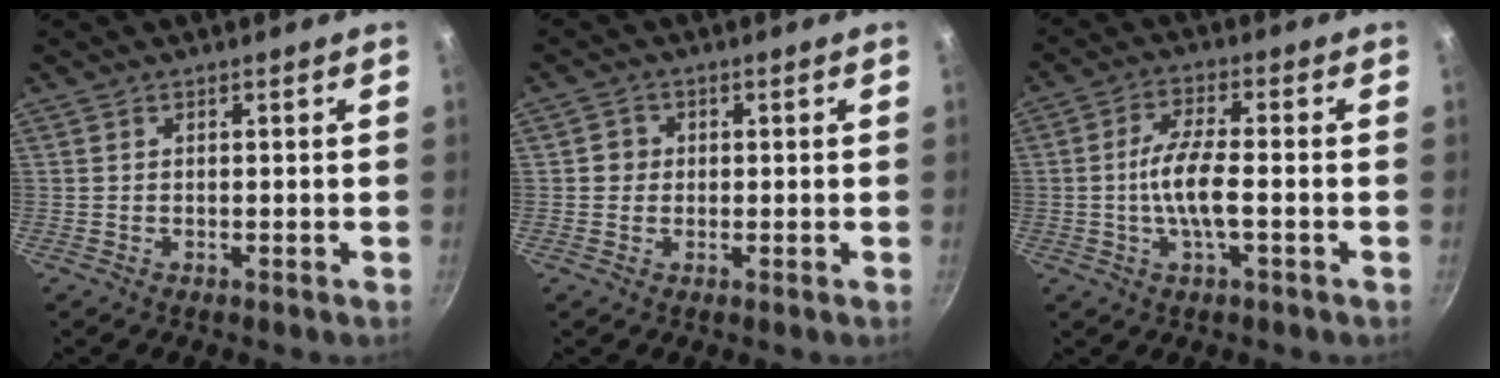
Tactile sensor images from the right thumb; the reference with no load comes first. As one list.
[{"total": 2.5, "force": [0.0, 2.4, 0.7], "torque": [0.004, 0.007, -0.004]}, {"total": 7.7, "force": [-1.4, 2.1, 7.3], "torque": [-0.148, 0.015, -0.033]}]